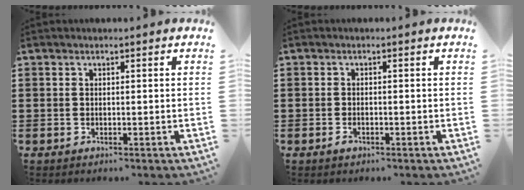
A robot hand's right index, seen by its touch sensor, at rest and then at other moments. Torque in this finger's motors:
{"motor_torque": [0.00, 2.14, 0.00, -0.01]}